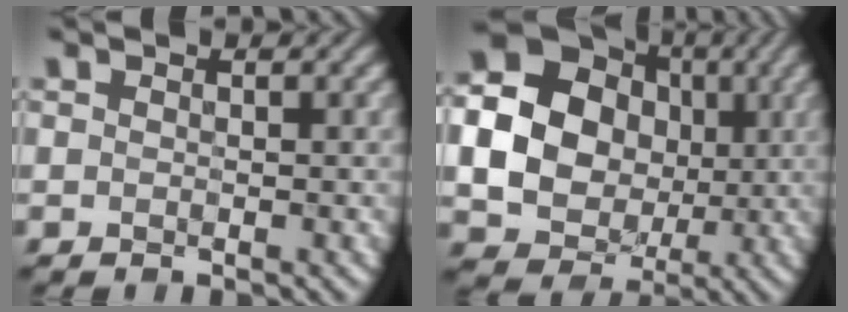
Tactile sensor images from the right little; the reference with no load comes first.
{"total": 18.8, "force": [1.8, 17.3, 7.0], "torque": [-0.183, 0.015, 0.007]}